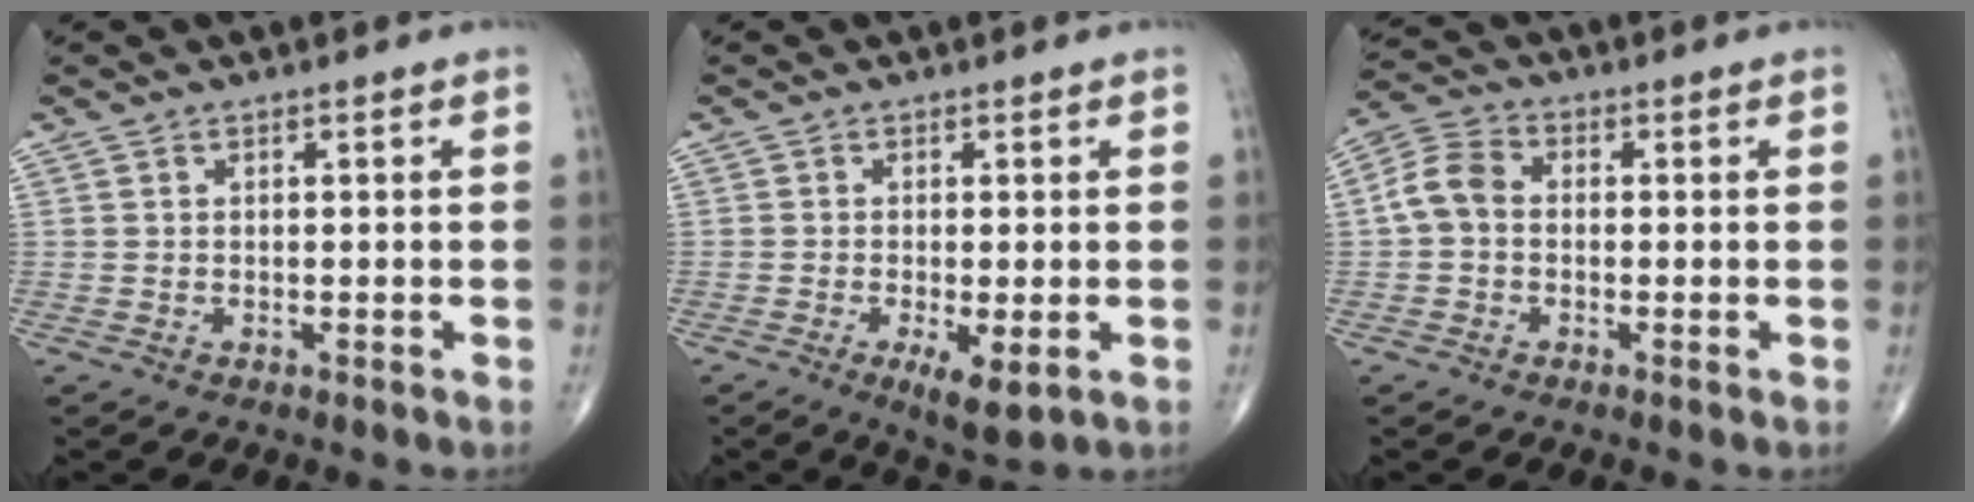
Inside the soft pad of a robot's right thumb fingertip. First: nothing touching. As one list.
[{"total": 5.5, "force": [-1.8, 1.7, 5.0], "torque": [-0.085, -0.016, -0.027]}, {"total": 6.1, "force": [-0.3, 4.5, 4.1], "torque": [-0.075, 0.020, -0.019]}]